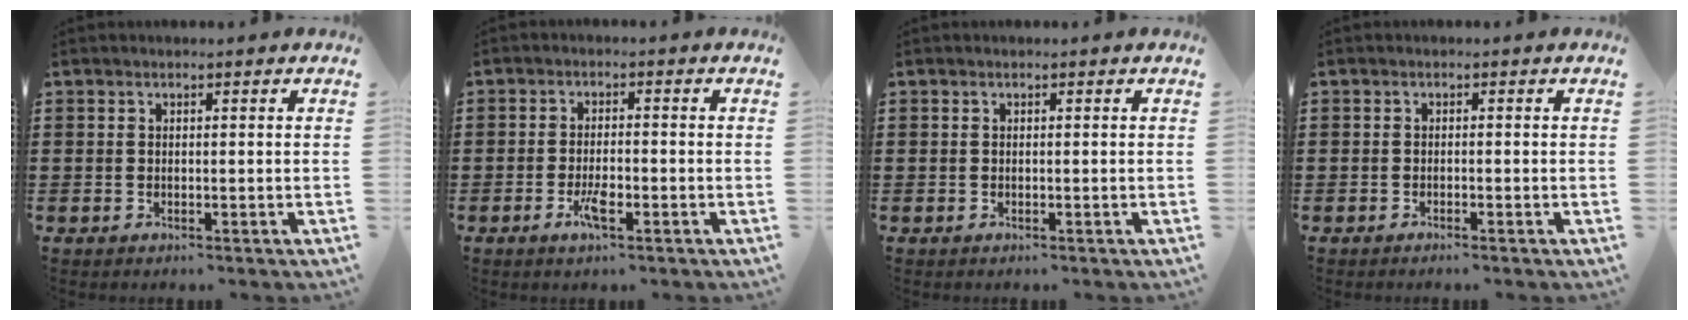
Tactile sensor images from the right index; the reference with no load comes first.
{"total": 3.8, "force": [-1.6, 0.9, 3.3], "torque": [-0.067, -0.002, -0.033]}
{"total": 0.0}
{"total": 0.7, "force": [-0.6, 0.0, 0.4], "torque": [-0.008, -0.002, -0.011]}